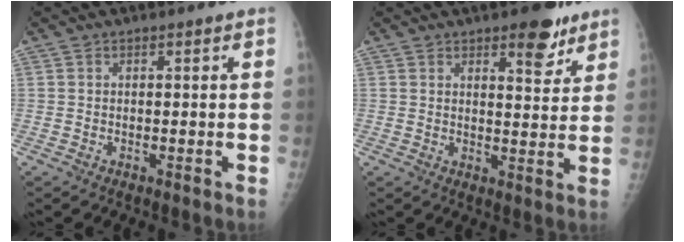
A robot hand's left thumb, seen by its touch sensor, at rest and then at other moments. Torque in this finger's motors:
{"motor_torque": [1.06, 0.08, 0.39, -0.55, 0.07]}